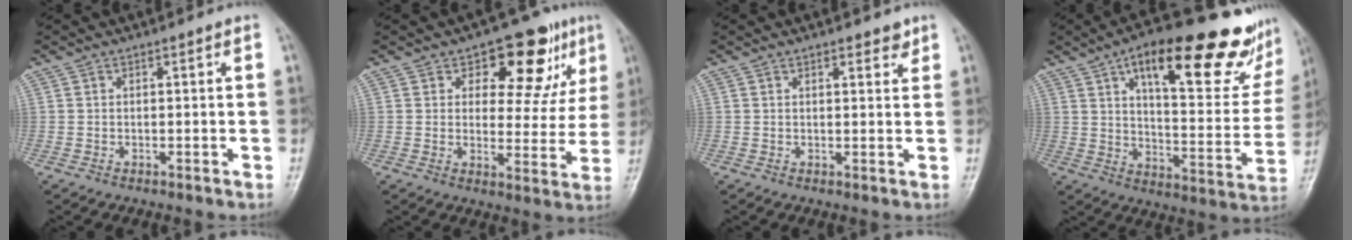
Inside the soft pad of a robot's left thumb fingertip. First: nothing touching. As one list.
[{"total": 13.6, "force": [7.0, 7.4, 9.0], "torque": [-0.059, -0.024, 0.096]}, {"total": 2.8, "force": [2.0, 1.2, 1.6], "torque": [-0.008, -0.010, 0.024]}, {"total": 28.0, "force": [16.2, 9.3, 20.8], "torque": [-0.252, -0.039, 0.235]}]